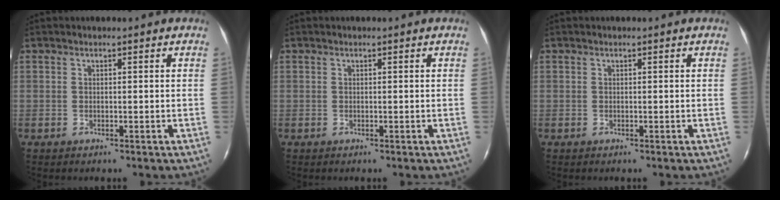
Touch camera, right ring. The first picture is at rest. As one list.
[{"total": 0.0}, {"total": 0.0}]